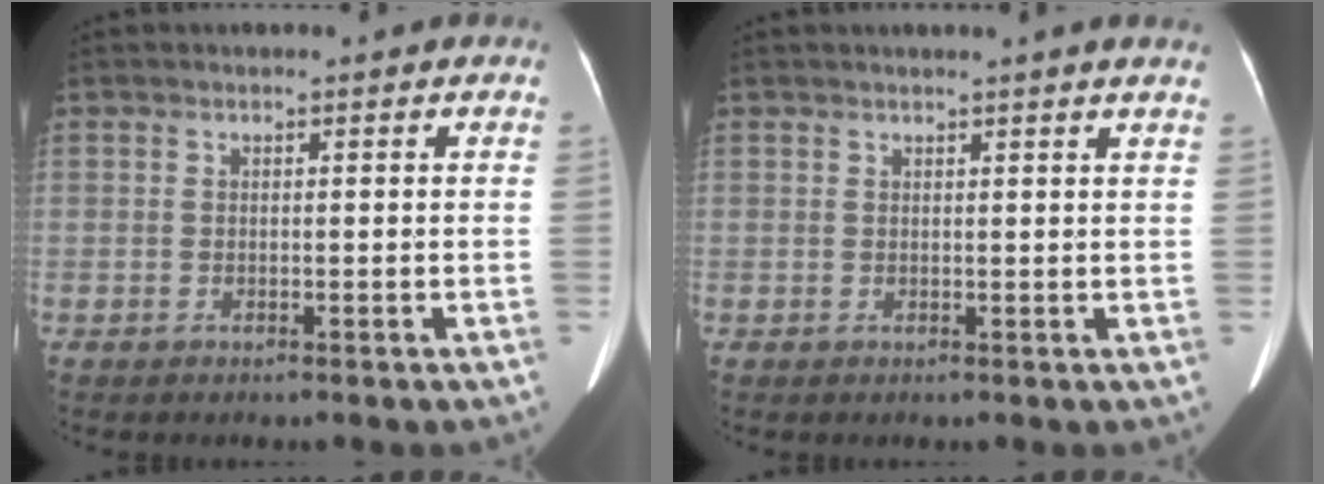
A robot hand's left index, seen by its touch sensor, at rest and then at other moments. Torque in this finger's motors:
{"motor_torque": [0.19, -0.22, 0.02, 0.00]}